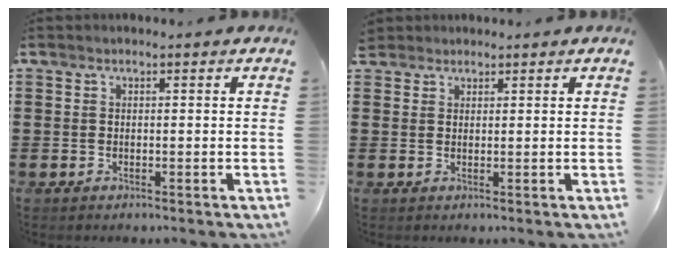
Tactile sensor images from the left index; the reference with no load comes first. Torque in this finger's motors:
{"motor_torque": [0.32, -0.63, -0.06, 0.00]}